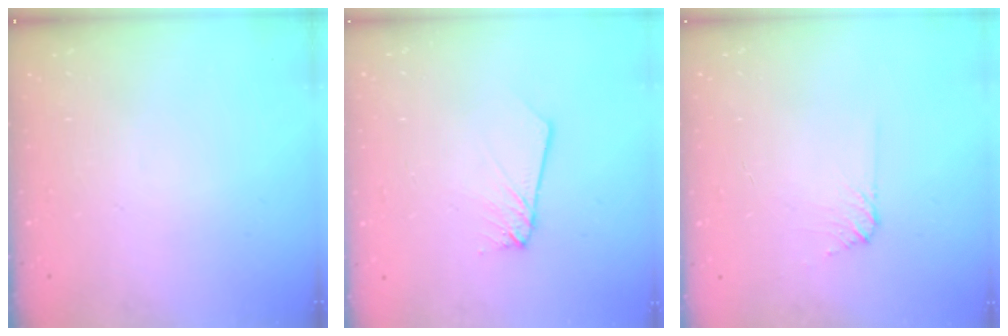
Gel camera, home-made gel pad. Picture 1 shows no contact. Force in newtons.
{"total": 2.6, "press": 2.6, "slide": 0.2}
{"total": 5.3, "press": 5.2, "slide": 0.9}